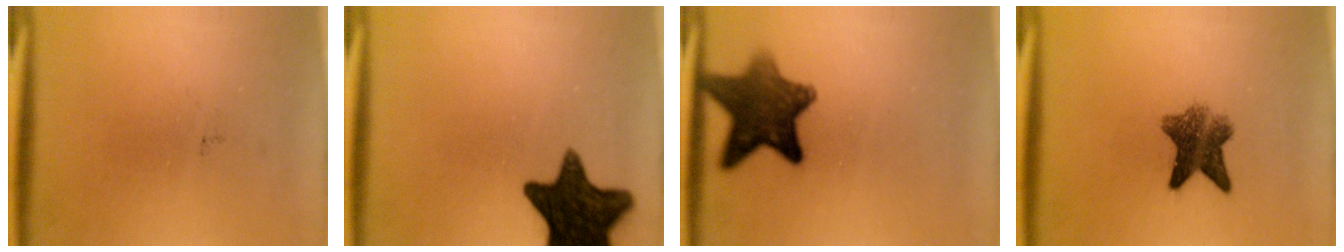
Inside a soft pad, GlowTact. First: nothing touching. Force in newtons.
{"total": 15.2}
{"total": 10.4}
{"total": 6.9}